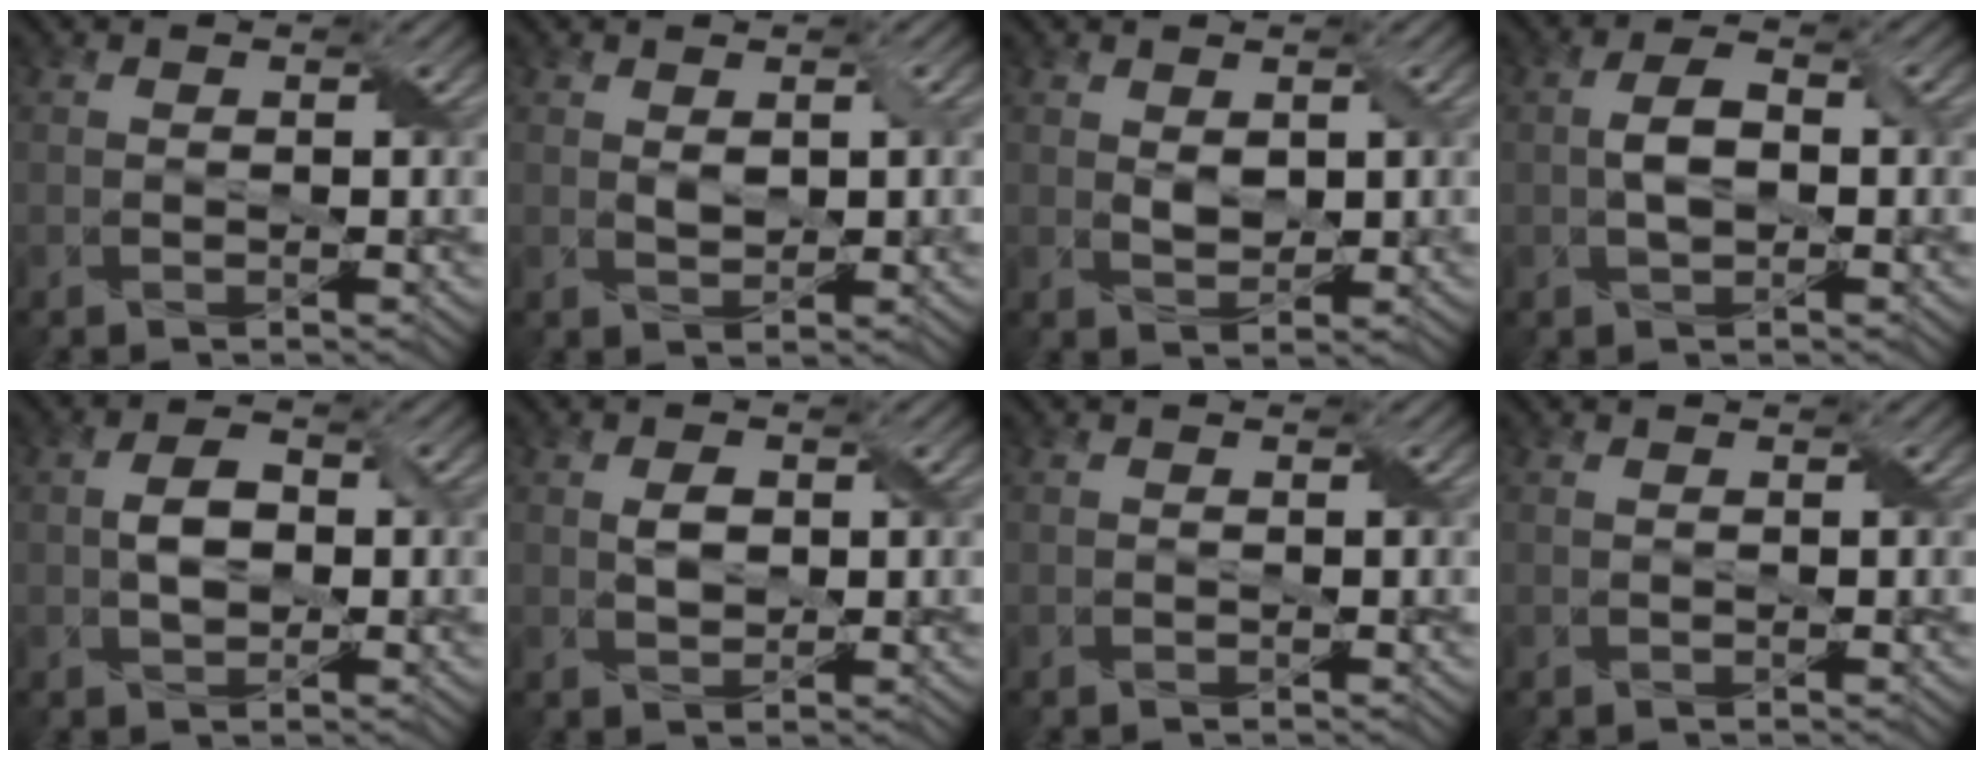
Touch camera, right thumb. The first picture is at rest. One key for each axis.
{"total": 1.9, "fx": 0.5, "fy": 1.0, "fz": 1.6, "tx": -0.033, "ty": -0.001, "tz": 0.014}
{"total": 2.0, "fx": 0.7, "fy": 1.3, "fz": 1.3, "tx": -0.030, "ty": -0.003, "tz": 0.017}
{"total": 3.8, "fx": -0.2, "fy": 2.0, "fz": 3.2, "tx": -0.069, "ty": 0.005, "tz": -0.004}
{"total": 3.6, "fx": 0.0, "fy": 2.2, "fz": 2.9, "tx": -0.063, "ty": 0.003, "tz": -0.002}
{"total": 2.3, "fx": 0.4, "fy": 1.4, "fz": 1.8, "tx": -0.039, "ty": 0.000, "tz": 0.009}
{"total": 0.0}
{"total": 0.0}